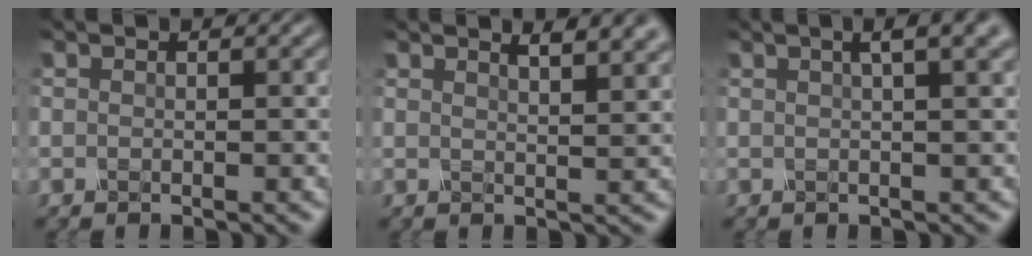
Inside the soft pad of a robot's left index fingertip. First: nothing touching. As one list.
[{"total": 5.9, "force": [4.0, 2.1, 3.7], "torque": [-0.017, 0.030, 0.024]}, {"total": 5.3, "force": [2.8, 1.9, 4.1], "torque": [-0.034, 0.025, 0.008]}]